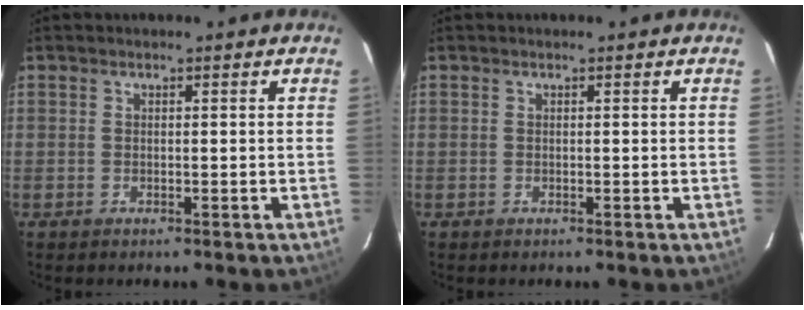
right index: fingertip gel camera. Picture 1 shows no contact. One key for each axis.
{"total": 0.0}